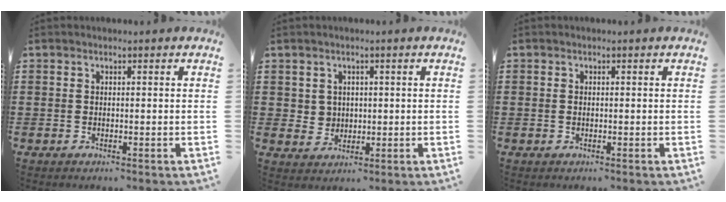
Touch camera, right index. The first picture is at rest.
{"total": 2.4, "force": [0.9, 2.2, 0.4], "torque": [-0.018, 0.012, 0.015]}
{"total": 0.5, "force": [-0.1, 0.3, 0.5], "torque": [-0.012, -0.001, -0.002]}